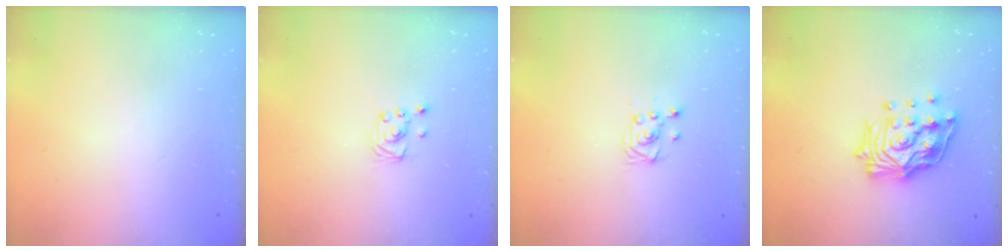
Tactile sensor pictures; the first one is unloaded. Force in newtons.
{"total": 1.9, "press": 1.9, "slide": 0.1}
{"total": 2.9, "press": 2.9, "slide": 0.4}
{"total": 17.0, "press": 16.9, "slide": 2.0}